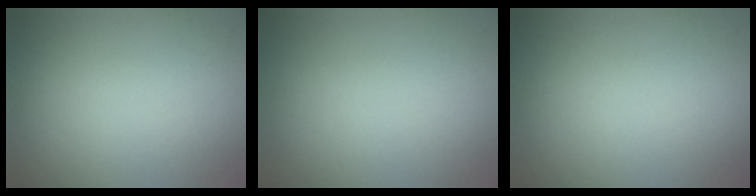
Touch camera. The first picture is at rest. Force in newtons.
{"total": 0.0}
{"total": 0.0}